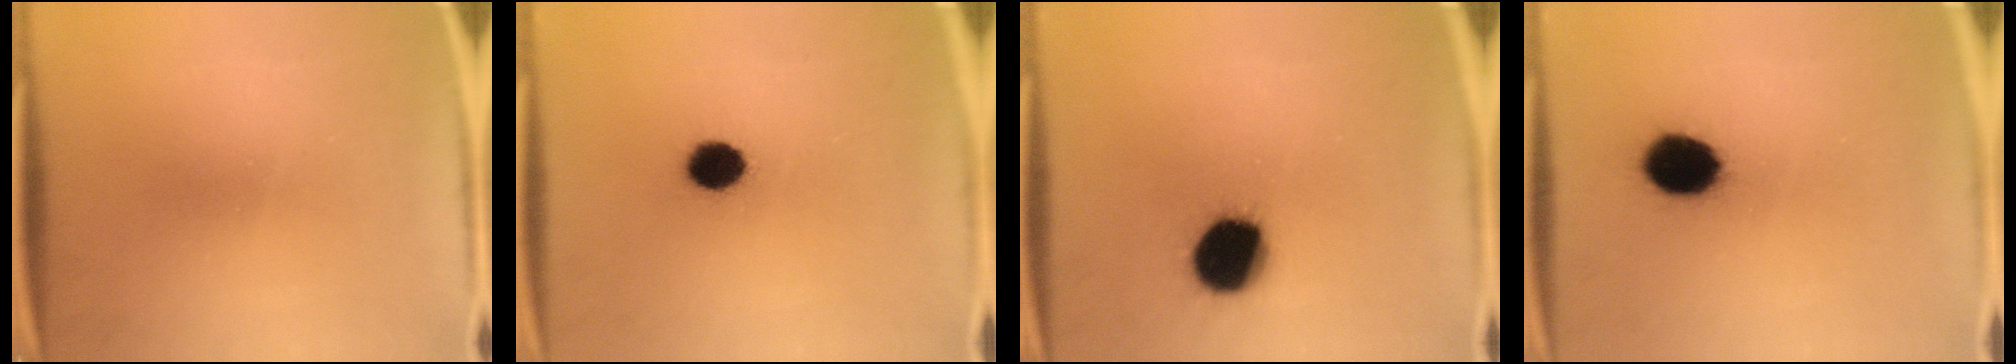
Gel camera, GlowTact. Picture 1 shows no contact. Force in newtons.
{"total": 7.5}
{"total": 15.7}
{"total": 11.4}